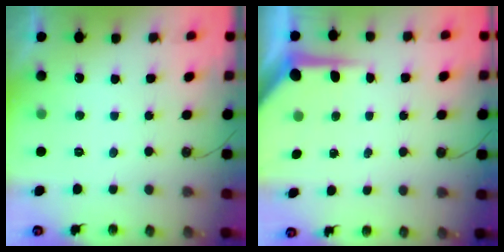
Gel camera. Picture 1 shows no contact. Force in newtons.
{"total": 5.3, "press": 5.3, "slide": 0.4}